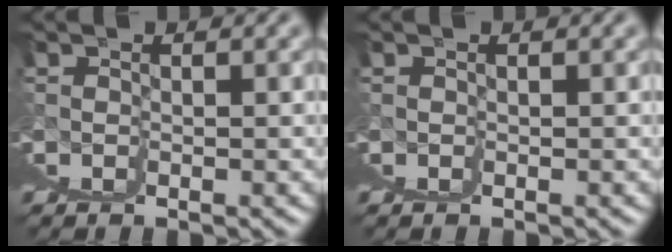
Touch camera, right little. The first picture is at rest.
{"total": 0.0}